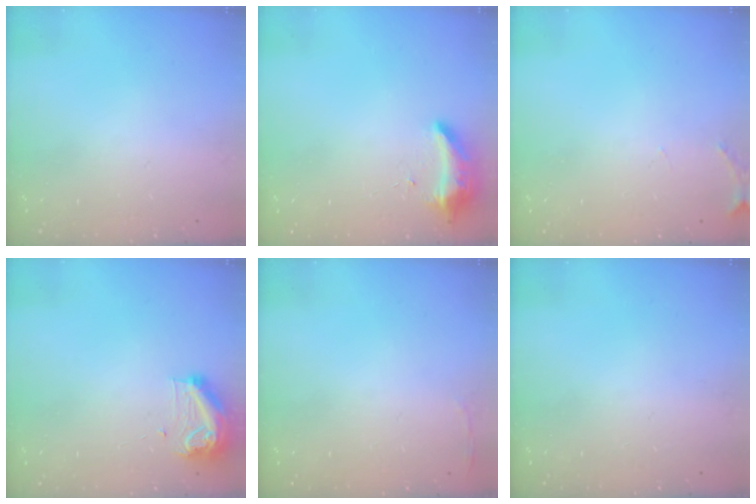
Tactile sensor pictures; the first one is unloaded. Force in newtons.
{"total": 8.4, "press": 8.4, "slide": 0.4}
{"total": 5.6, "press": 5.4, "slide": 1.3}
{"total": 9.8, "press": 9.8, "slide": 0.5}
{"total": 2.8, "press": 2.6, "slide": 0.9}
{"total": 0.0}